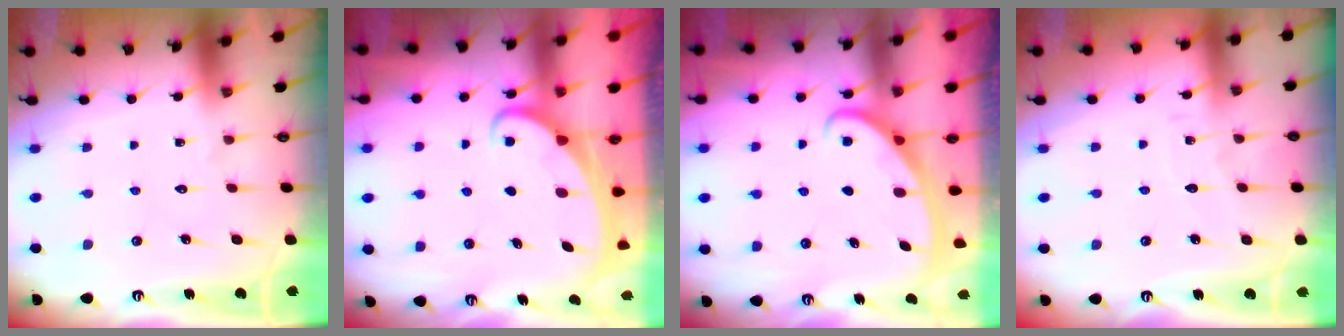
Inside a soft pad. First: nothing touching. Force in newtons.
{"total": 2.4, "press": 2.3, "slide": 0.3}
{"total": 3.0, "press": 2.9, "slide": 0.4}
{"total": 2.1, "press": 2.1, "slide": 0.2}